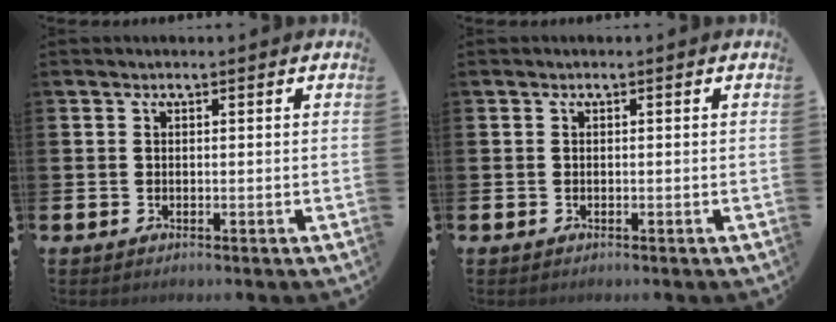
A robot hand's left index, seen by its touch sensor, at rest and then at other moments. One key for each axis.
{"total": 0.0}